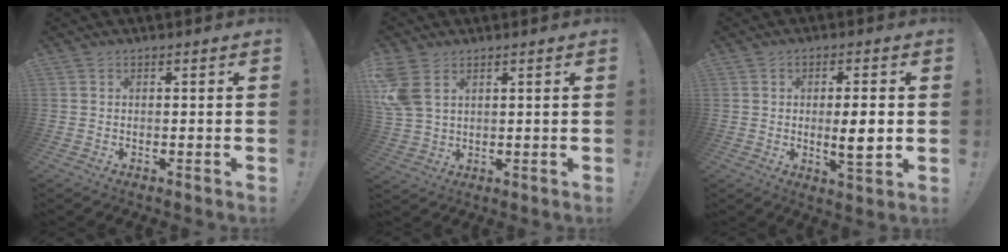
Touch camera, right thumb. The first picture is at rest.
{"total": 7.7, "force": [3.6, 4.8, 4.9], "torque": [-0.100, -0.016, 0.070]}
{"total": 7.4, "force": [-0.4, 1.7, 7.2], "torque": [-0.105, -0.003, -0.008]}